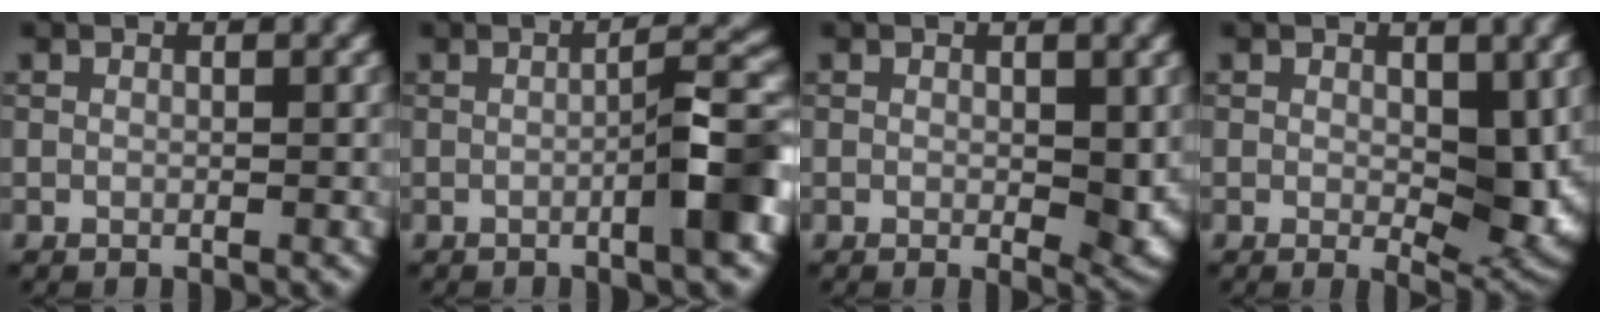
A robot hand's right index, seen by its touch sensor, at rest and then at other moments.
{"total": 4.9, "force": [-1.5, 0.4, 4.6], "torque": [-0.063, 0.017, -0.029]}
{"total": 3.2, "force": [0.2, 1.4, 2.8], "torque": [-0.034, -0.008, 0.007]}
{"total": 5.5, "force": [0.5, 2.8, 4.7], "torque": [-0.067, -0.016, 0.015]}